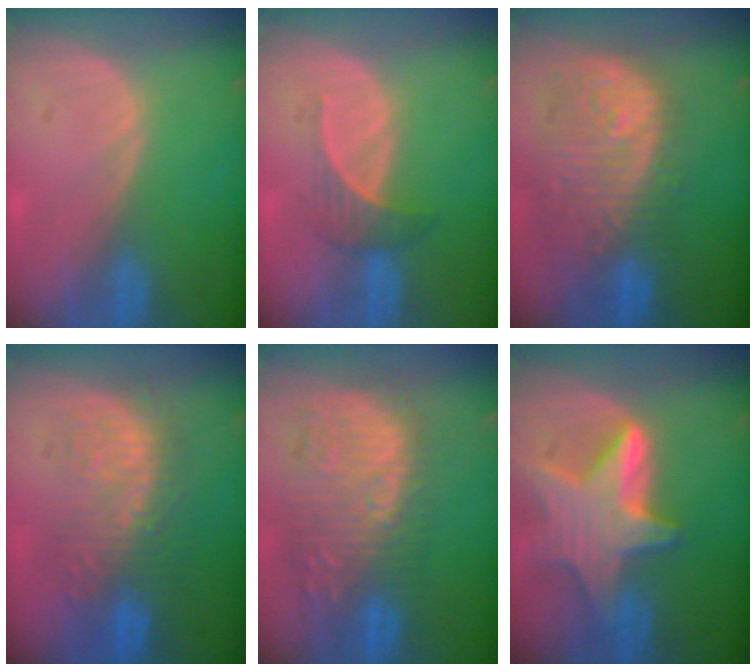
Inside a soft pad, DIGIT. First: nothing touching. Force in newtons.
{"total": 3.2, "press": 3.1, "slide": 0.9}
{"total": 12.0, "press": 10.7, "slide": 5.3}
{"total": 9.9, "press": 9.3, "slide": 3.4}
{"total": 11.8, "press": 11.1, "slide": 4.0}
{"total": 9.5, "press": 9.5, "slide": 0.7}